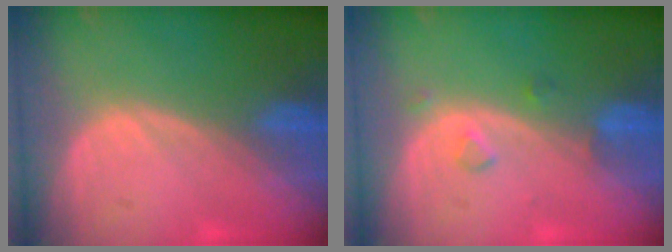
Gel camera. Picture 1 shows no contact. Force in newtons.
{"total": 1.8, "press": 1.8, "slide": 0.1}